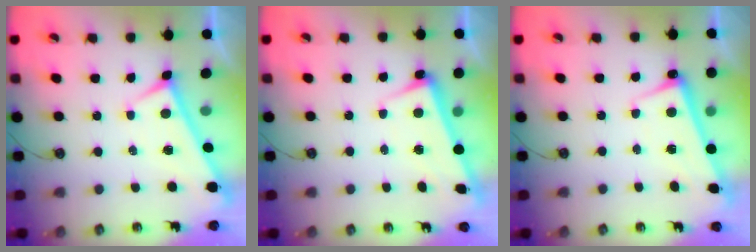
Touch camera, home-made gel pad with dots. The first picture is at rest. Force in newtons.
{"total": 2.6, "press": 2.4, "slide": 0.9}
{"total": 2.8, "press": 2.6, "slide": 1.0}